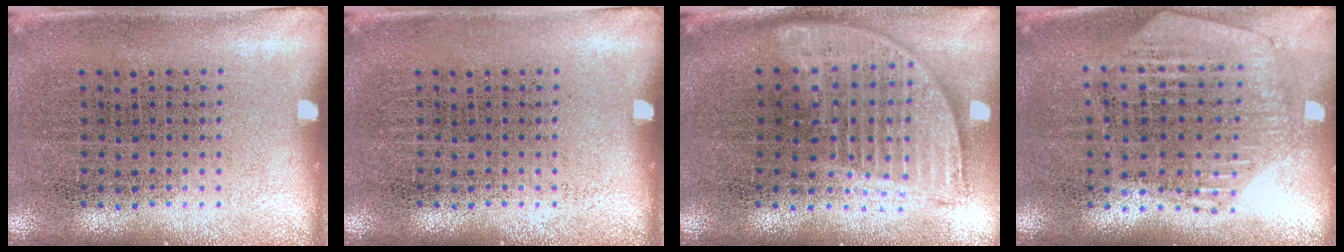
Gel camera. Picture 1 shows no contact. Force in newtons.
{"total": 0.0}
{"total": 1.8, "press": 1.5, "slide": 1.0}
{"total": 1.1, "press": 1.1, "slide": 0.3}